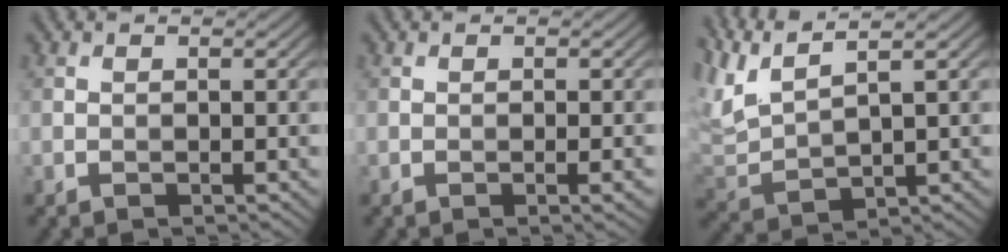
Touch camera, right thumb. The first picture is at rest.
{"total": 1.4, "force": [-0.4, 0.2, 1.3], "torque": [-0.022, -0.002, -0.007]}
{"total": 7.2, "force": [4.7, 1.6, 5.3], "torque": [-0.131, 0.023, 0.096]}